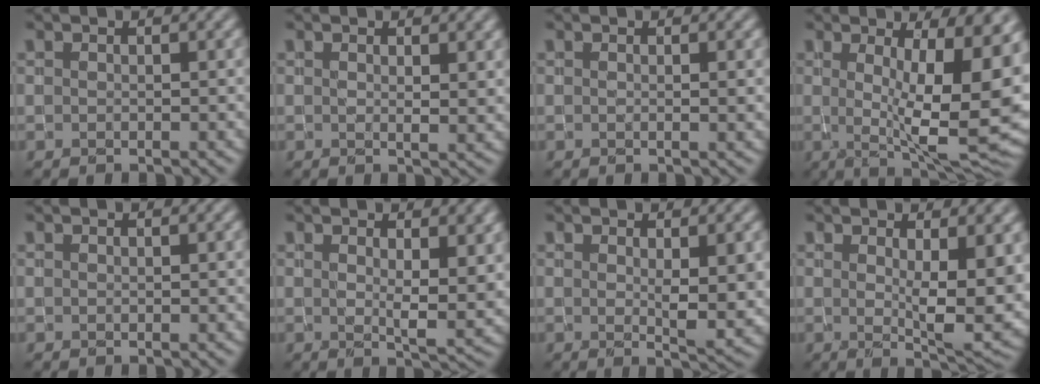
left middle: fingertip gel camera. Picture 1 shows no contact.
{"total": 1.8, "force": [0.8, 0.5, 1.5], "torque": [-0.015, -0.002, 0.015]}
{"total": 1.2, "force": [0.2, 0.4, 1.2], "torque": [-0.009, 0.002, 0.001]}
{"total": 13.9, "force": [0.9, 4.2, 13.2], "torque": [-0.159, -0.003, 0.018]}
{"total": 0.0}
{"total": 5.0, "force": [1.7, 1.6, 4.4], "torque": [-0.064, -0.014, 0.033]}
{"total": 4.1, "force": [0.6, 0.9, 4.0], "torque": [-0.065, -0.008, 0.014]}
{"total": 7.9, "force": [0.9, 2.2, 7.5], "torque": [-0.112, -0.015, 0.021]}